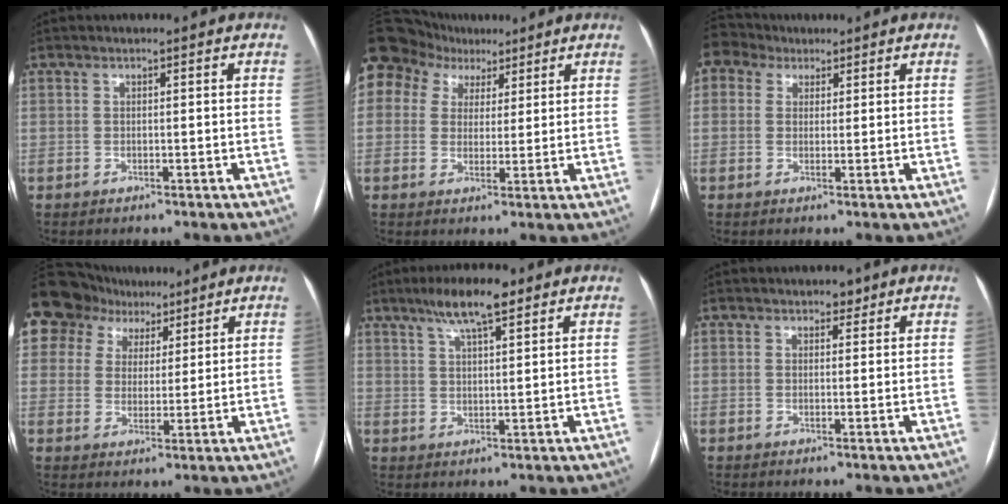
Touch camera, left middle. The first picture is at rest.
{"total": 18.4, "force": [10.3, 14.1, 6.0], "torque": [-0.198, 0.076, 0.191]}
{"total": 3.8, "force": [2.9, 2.5, 0.0], "torque": [-0.007, 0.022, 0.053]}
{"total": 15.2, "force": [9.7, 11.1, 3.8], "torque": [-0.116, 0.048, 0.177]}
{"total": 7.6, "force": [5.2, 1.3, 5.5], "torque": [-0.102, 0.012, 0.088]}
{"total": 1.8, "force": [1.3, 0.9, 0.8], "torque": [-0.012, 0.004, 0.016]}